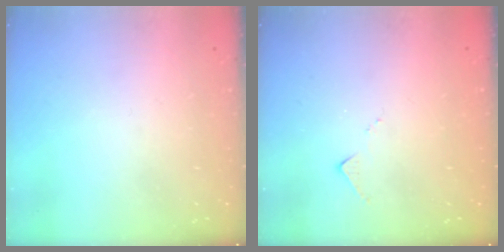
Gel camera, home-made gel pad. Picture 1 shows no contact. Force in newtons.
{"total": 6.3, "press": 6.3, "slide": 0.8}